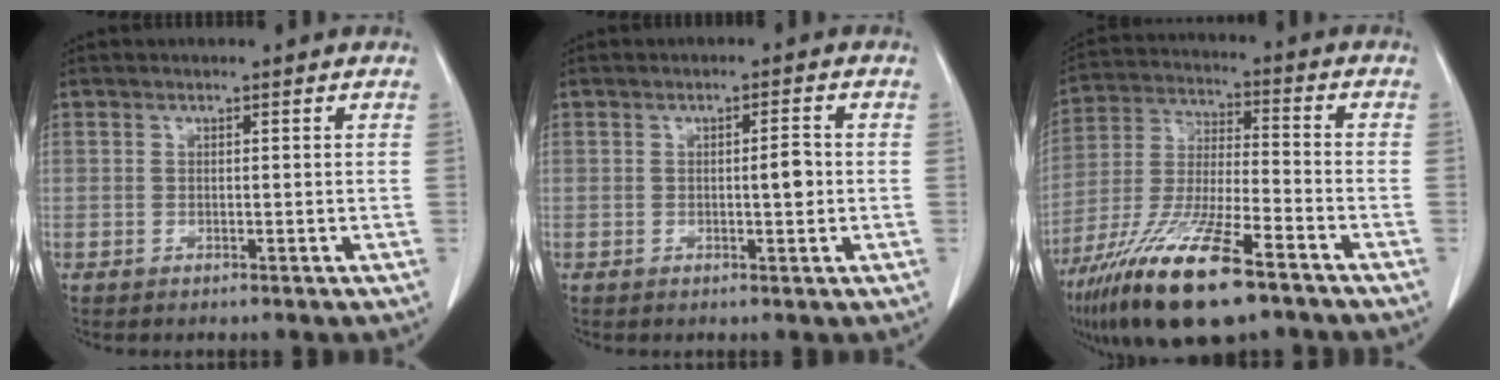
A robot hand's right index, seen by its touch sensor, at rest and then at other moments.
{"total": 2.5, "force": [-0.1, 0.5, 2.5], "torque": [-0.038, 0.002, -0.002]}
{"total": 18.4, "force": [-11.7, 3.2, 13.8], "torque": [-0.287, -0.039, -0.213]}